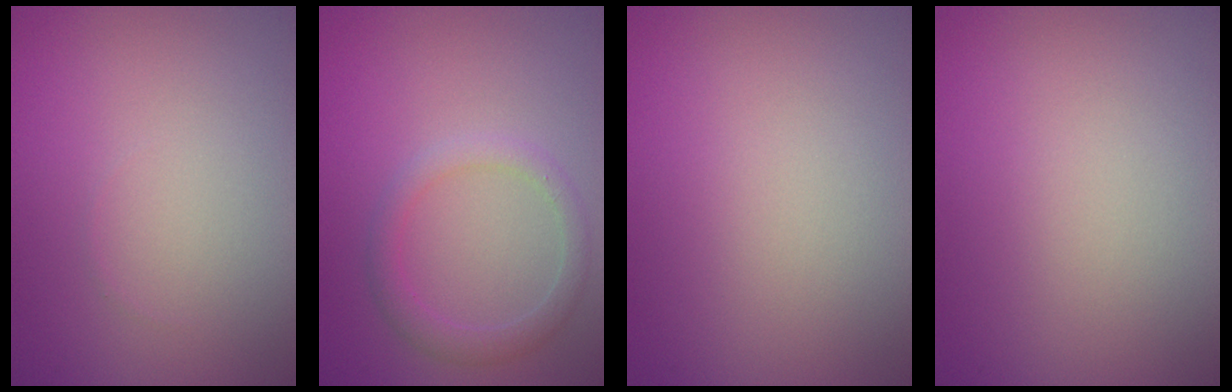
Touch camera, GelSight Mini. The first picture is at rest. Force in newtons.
{"total": 2.2, "press": 2.2, "slide": 0.1}
{"total": 0.0}
{"total": 0.0}